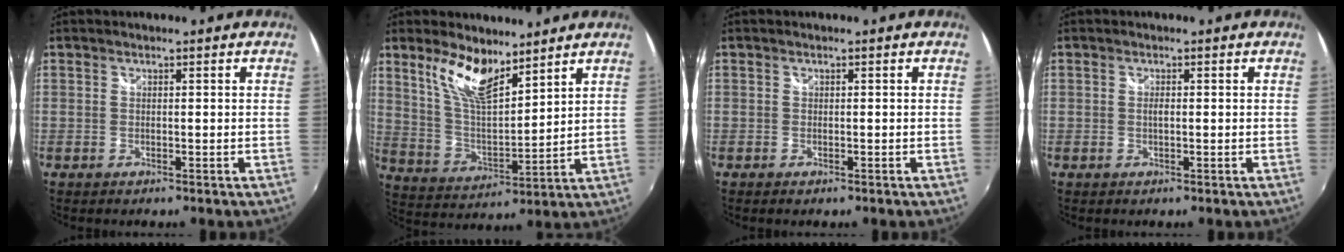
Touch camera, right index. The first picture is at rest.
{"total": 11.1, "force": [7.7, 3.6, 7.2], "torque": [-0.141, 0.002, 0.154]}
{"total": 0.7, "force": [-0.4, 0.5, 0.2], "torque": [-0.005, -0.004, -0.009]}
{"total": 0.9, "force": [-0.1, 0.3, 0.9], "torque": [-0.017, 0.001, -0.003]}